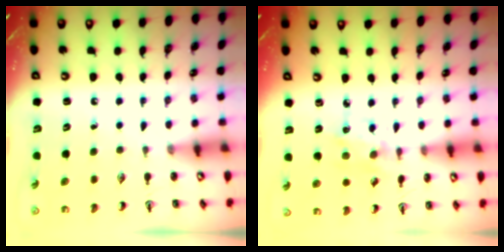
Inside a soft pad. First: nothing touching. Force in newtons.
{"total": 2.0, "press": 2.0, "slide": 0.4}